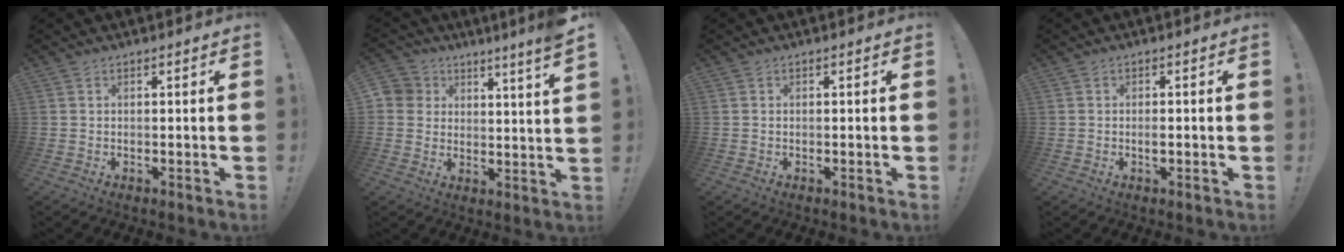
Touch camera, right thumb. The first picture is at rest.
{"total": 6.1, "force": [4.7, 2.7, 2.8], "torque": [-0.057, -0.032, 0.089]}
{"total": 0.0}
{"total": 1.8, "force": [-0.7, 1.3, 1.0], "torque": [-0.011, 0.002, -0.014]}